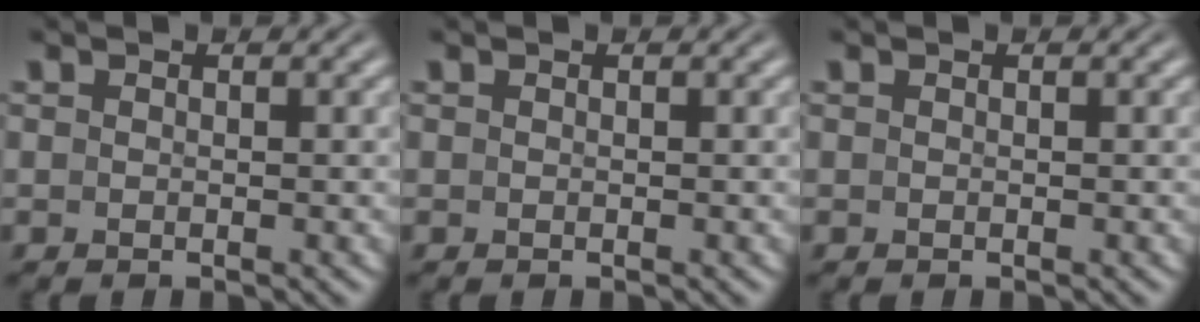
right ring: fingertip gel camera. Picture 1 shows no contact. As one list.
[{"total": 0.0}, {"total": 0.0}]